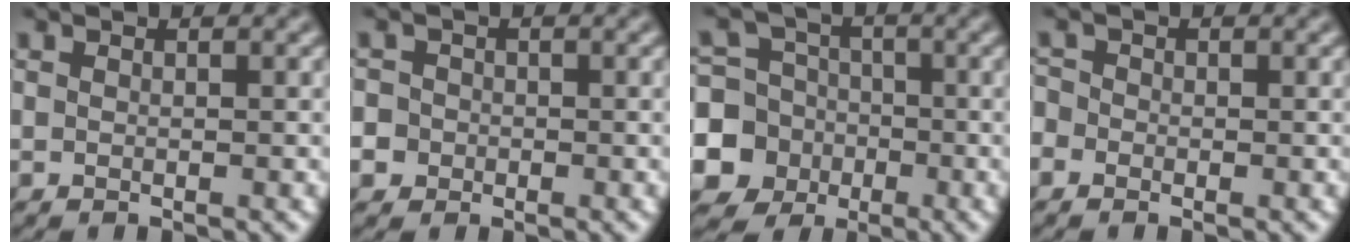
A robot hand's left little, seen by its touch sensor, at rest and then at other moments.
{"total": 5.0, "force": [-1.7, 4.5, 1.2], "torque": [-0.023, 0.006, -0.056]}
{"total": 10.7, "force": [-3.2, 9.9, 2.3], "torque": [-0.076, -0.012, -0.074]}
{"total": 1.7, "force": [-0.7, 1.4, 0.6], "torque": [-0.011, 0.010, -0.020]}